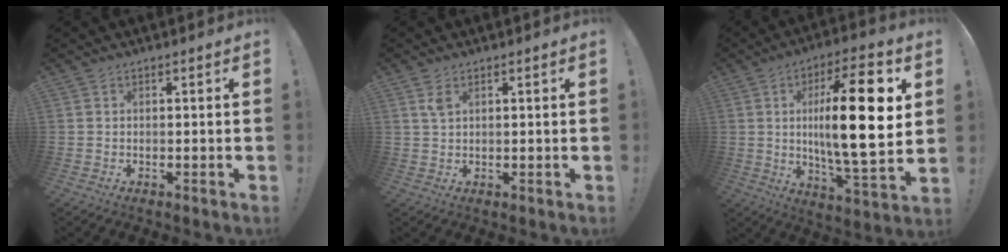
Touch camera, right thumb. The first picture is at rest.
{"total": 2.4, "force": [1.3, 1.2, 1.7], "torque": [-0.025, -0.003, 0.021]}
{"total": 22.5, "force": [3.3, 5.8, 21.5], "torque": [-0.368, -0.009, 0.039]}